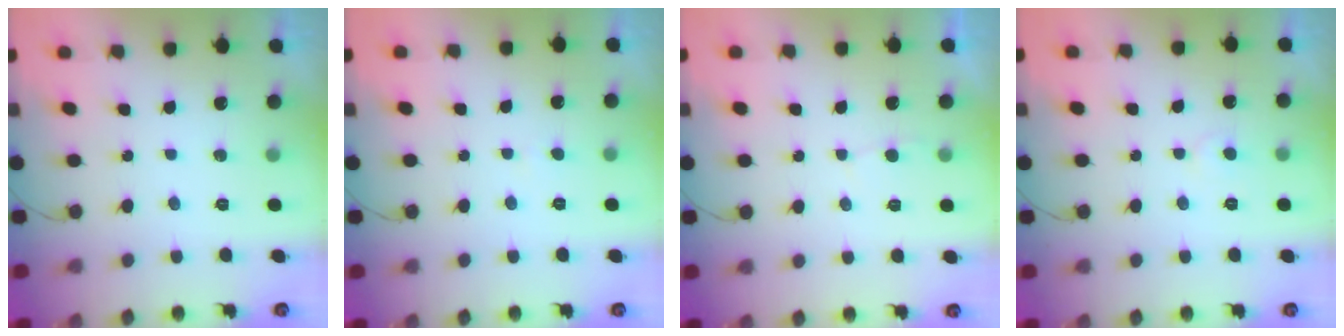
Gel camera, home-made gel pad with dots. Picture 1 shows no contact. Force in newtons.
{"total": 0.7, "press": 0.7, "slide": 0.1}
{"total": 2.0, "press": 2.0, "slide": 0.2}
{"total": 3.5, "press": 3.5, "slide": 0.5}